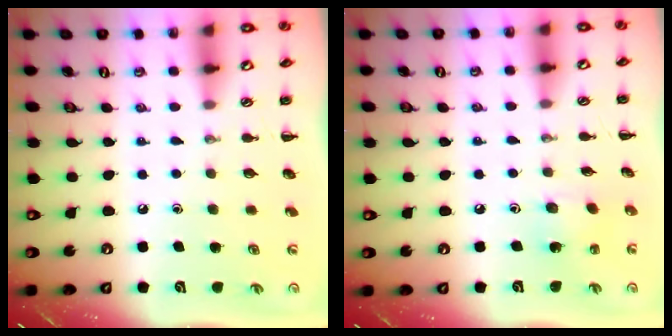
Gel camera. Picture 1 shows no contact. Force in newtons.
{"total": 3.9, "press": 3.8, "slide": 1.0}